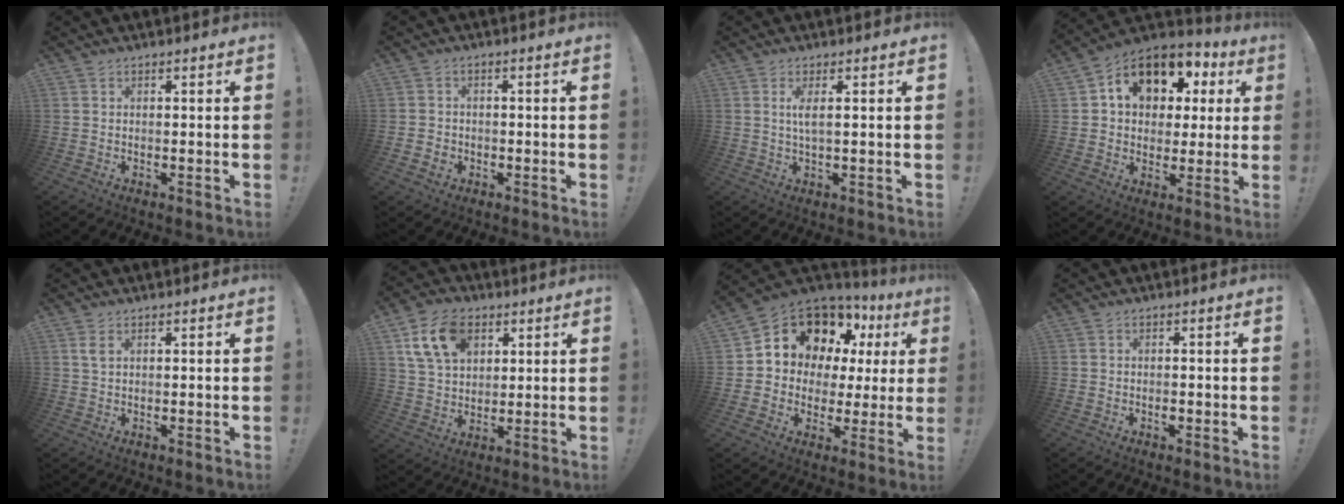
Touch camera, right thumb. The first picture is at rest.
{"total": 2.9, "force": [-1.2, 2.4, 1.0], "torque": [-0.016, 0.003, -0.022]}
{"total": 3.6, "force": [0.7, 0.4, 3.6], "torque": [-0.069, -0.001, 0.011]}
{"total": 14.0, "force": [5.8, 10.2, 7.7], "torque": [-0.116, -0.023, 0.106]}
{"total": 2.0, "force": [0.9, 0.9, 1.6], "torque": [-0.028, 0.001, 0.016]}
{"total": 14.2, "force": [6.4, 9.8, 8.1], "torque": [-0.140, -0.013, 0.125]}
{"total": 12.3, "force": [7.4, 8.4, 5.1], "torque": [-0.091, -0.057, 0.148]}
{"total": 1.3, "force": [-0.9, 0.6, 0.7], "torque": [-0.018, 0.006, -0.015]}